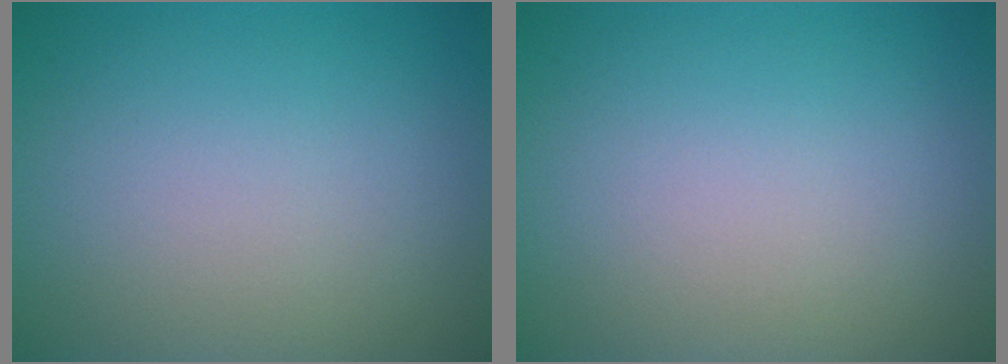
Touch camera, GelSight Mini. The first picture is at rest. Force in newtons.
{"total": 0.0}